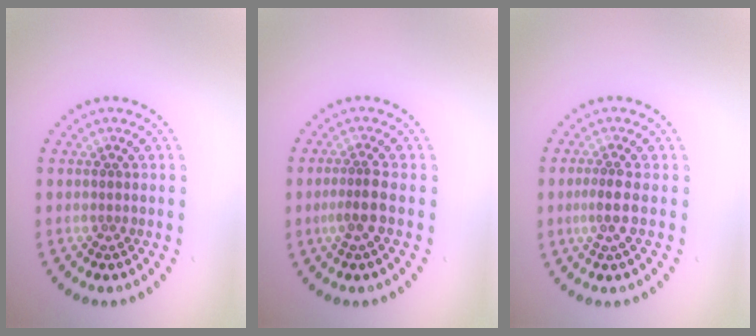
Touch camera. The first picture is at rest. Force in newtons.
{"total": 2.1, "press": 1.6, "slide": 1.4}
{"total": 1.8, "press": 1.4, "slide": 1.0}